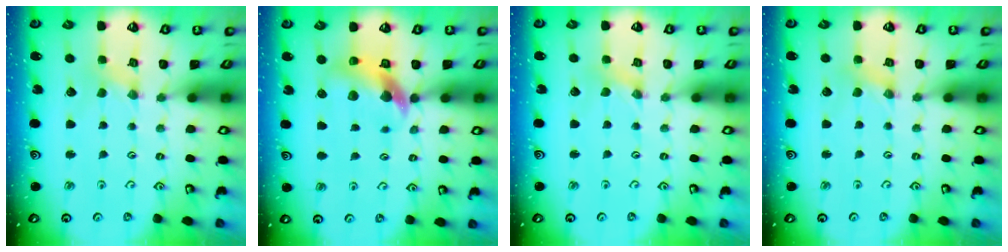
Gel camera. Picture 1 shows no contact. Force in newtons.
{"total": 9.9, "press": 9.8, "slide": 1.6}
{"total": 0.0}
{"total": 1.3, "press": 1.3, "slide": 0.3}